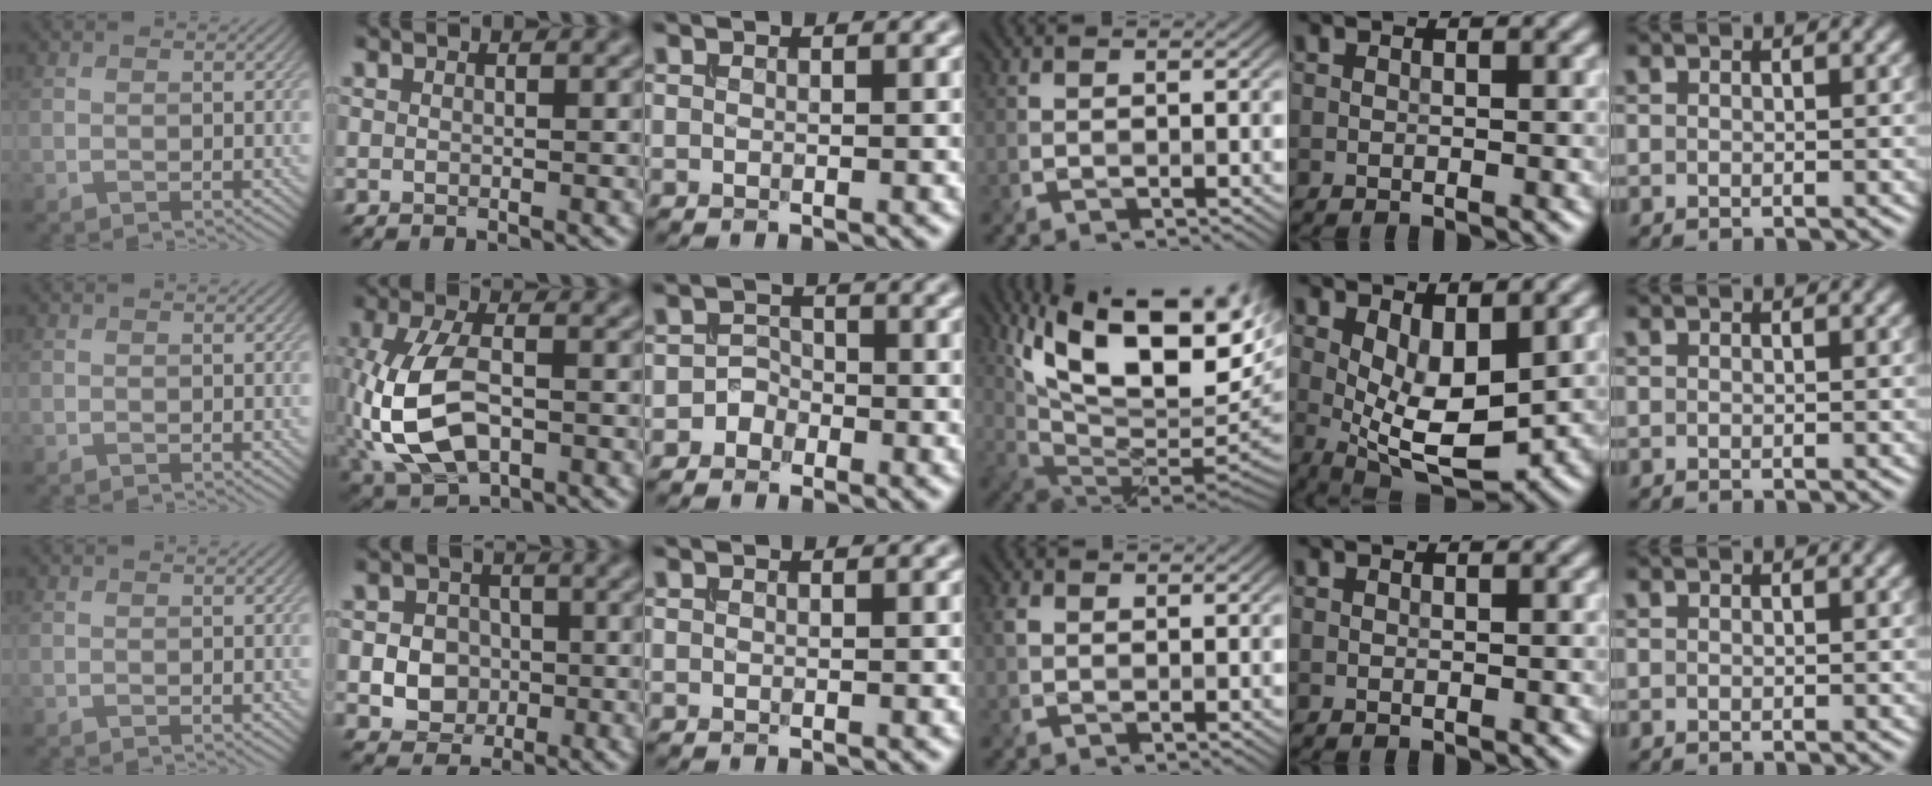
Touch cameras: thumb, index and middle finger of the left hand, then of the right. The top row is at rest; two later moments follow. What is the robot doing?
{"motion": "insert", "object": "drawer"}